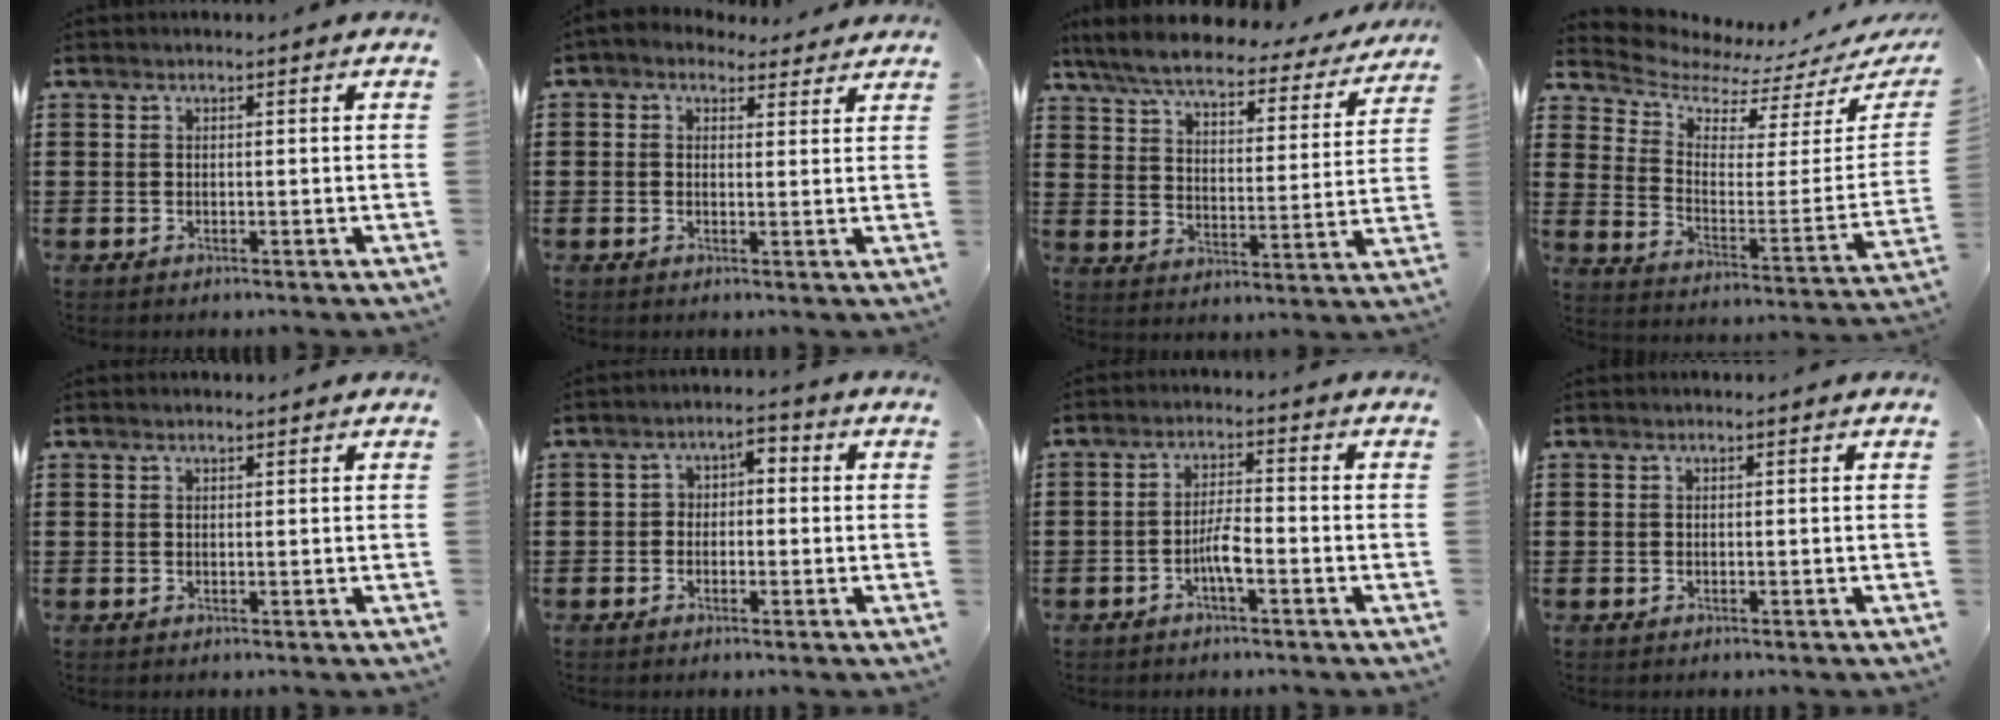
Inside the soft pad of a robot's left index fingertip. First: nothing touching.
{"total": 2.1, "force": [1.5, 1.3, 0.7], "torque": [-0.021, 0.001, 0.026]}
{"total": 6.8, "force": [6.0, 1.0, 3.0], "torque": [-0.086, -0.033, 0.102]}
{"total": 5.5, "force": [5.1, 1.7, 1.1], "torque": [-0.058, -0.048, 0.086]}
{"total": 0.6, "force": [0.5, 0.1, 0.3], "torque": [-0.007, 0.000, 0.009]}
{"total": 2.7, "force": [-1.2, 2.0, 1.5], "torque": [-0.035, 0.012, -0.030]}
{"total": 4.0, "force": [-1.7, 0.8, 3.5], "torque": [-0.075, 0.001, -0.035]}
{"total": 0.0}